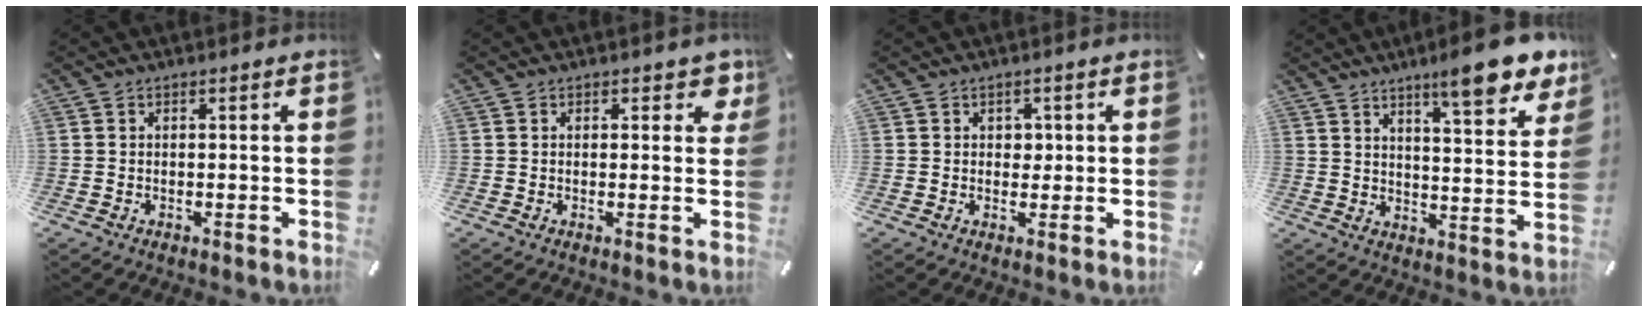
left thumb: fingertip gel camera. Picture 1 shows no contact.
{"total": 2.9, "force": [1.5, 1.7, 1.8], "torque": [-0.009, -0.005, 0.019]}
{"total": 2.2, "force": [0.4, 2.0, 0.8], "torque": [-0.004, 0.000, 0.001]}
{"total": 11.8, "force": [9.3, 2.1, 6.9], "torque": [-0.096, -0.067, 0.155]}